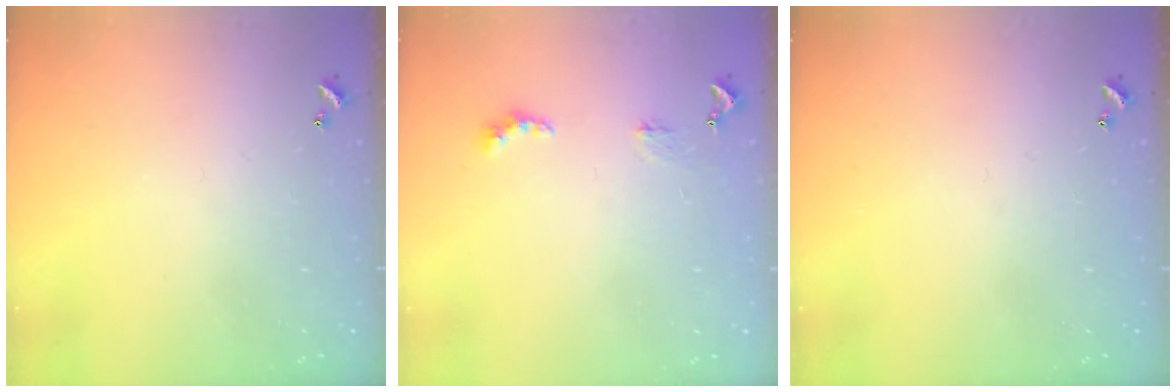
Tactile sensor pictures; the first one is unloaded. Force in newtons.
{"total": 2.5, "press": 2.5, "slide": 0.5}
{"total": 0.0}